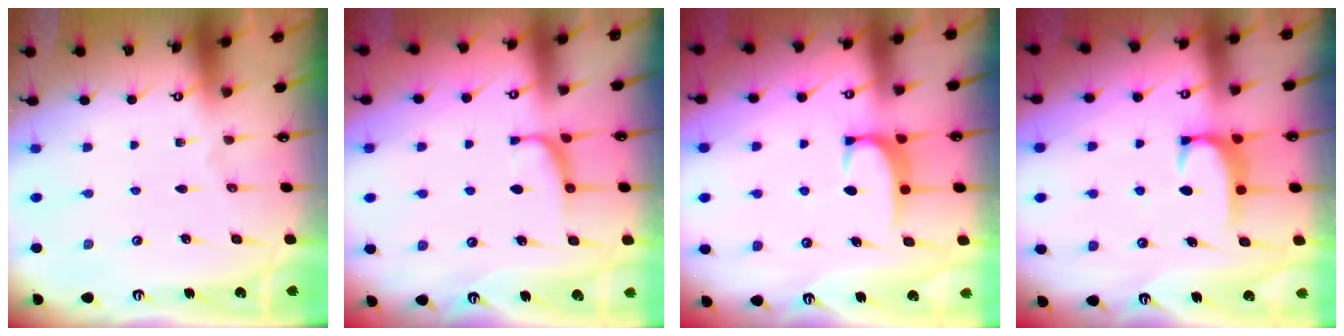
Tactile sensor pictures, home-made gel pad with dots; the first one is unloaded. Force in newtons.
{"total": 1.3, "press": 1.2, "slide": 0.6}
{"total": 1.6, "press": 1.6, "slide": 0.5}
{"total": 2.0, "press": 2.0, "slide": 0.5}